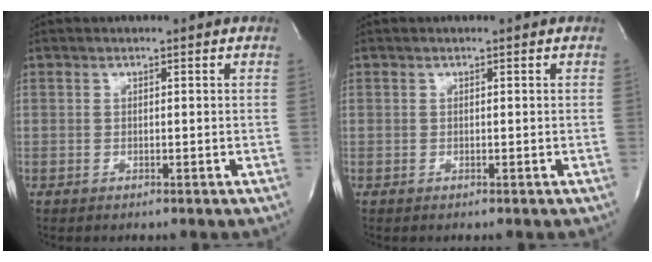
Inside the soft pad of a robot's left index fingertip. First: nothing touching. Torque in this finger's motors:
{"motor_torque": [-0.01, 0.01, 0.00, 0.00]}